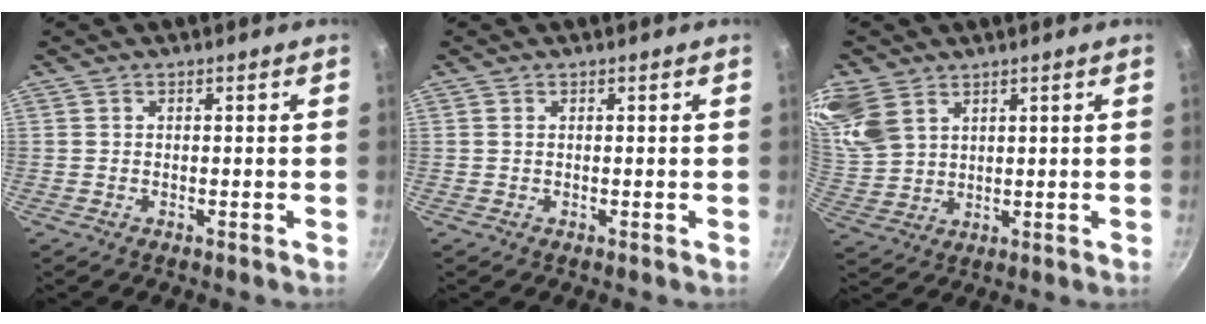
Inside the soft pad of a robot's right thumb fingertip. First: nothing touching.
{"total": 0.0}
{"total": 11.6, "force": [6.6, 7.7, 5.6], "torque": [-0.116, -0.006, 0.145]}